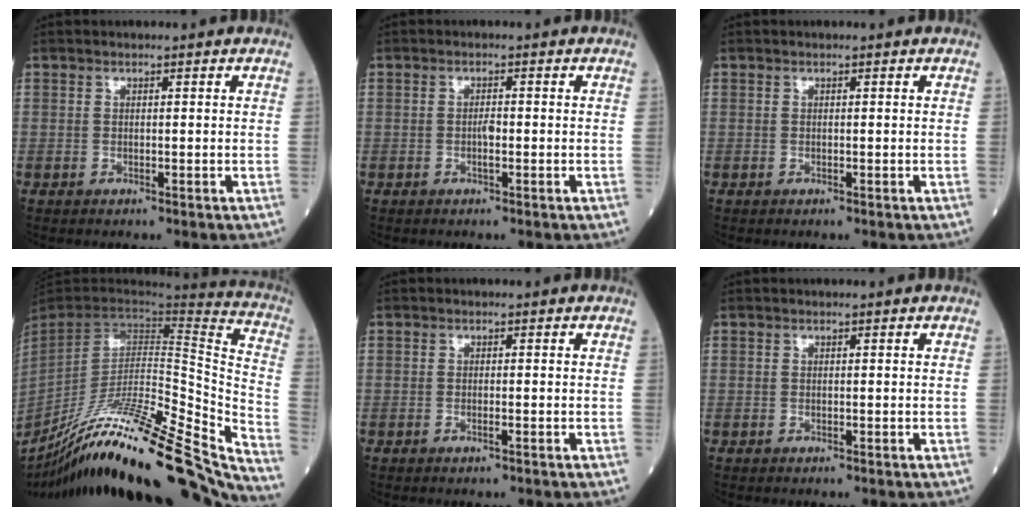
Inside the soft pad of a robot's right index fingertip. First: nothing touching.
{"total": 1.5, "force": [-0.3, 0.3, 1.4], "torque": [-0.027, 0.001, -0.007]}
{"total": 0.0}
{"total": 38.0, "force": [-31.5, 2.0, 21.2], "torque": [-0.260, -0.071, -0.472]}
{"total": 0.9, "force": [-0.4, 0.0, 0.8], "torque": [-0.017, -0.002, -0.007]}
{"total": 0.0}